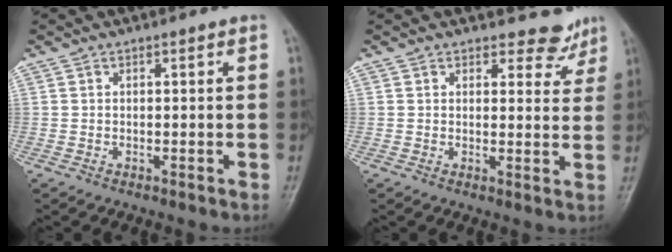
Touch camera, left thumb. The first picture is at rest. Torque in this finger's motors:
{"motor_torque": [-0.18, 0.00, -0.13, -0.15, 0.05]}